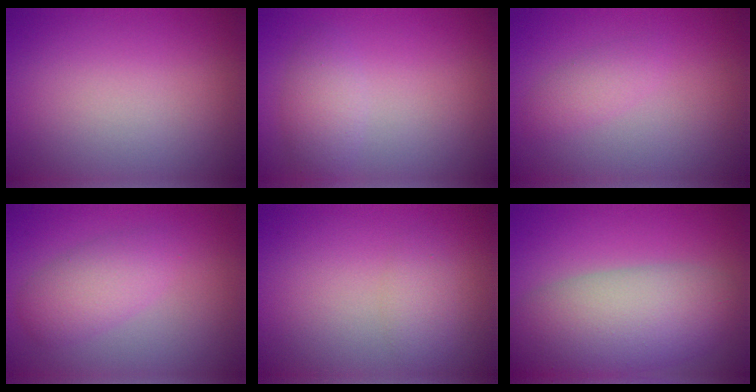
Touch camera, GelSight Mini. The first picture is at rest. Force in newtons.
{"total": 2.0, "press": 2.0, "slide": 0.1}
{"total": 1.5, "press": 1.5, "slide": 0.0}
{"total": 3.4, "press": 3.4, "slide": 0.1}
{"total": 1.7, "press": 1.7, "slide": 0.0}
{"total": 8.7, "press": 8.7, "slide": 0.8}